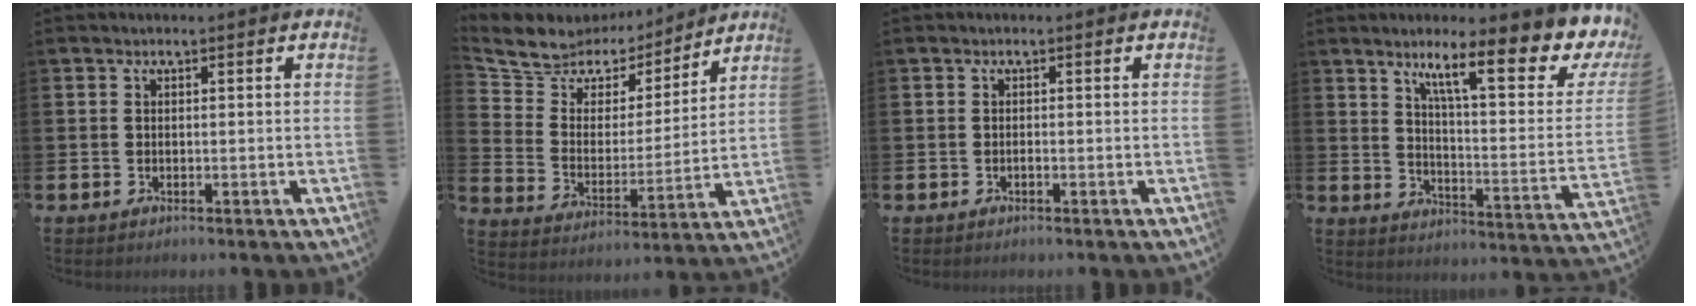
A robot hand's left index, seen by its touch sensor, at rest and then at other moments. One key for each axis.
{"total": 7.8, "fx": 7.0, "fy": 3.4, "fz": 0.5, "tx": -0.059, "ty": -0.052, "tz": 0.124}
{"total": 0.0}
{"total": 11.9, "fx": 8.1, "fy": 2.4, "fz": 8.4, "tx": -0.136, "ty": -0.055, "tz": 0.124}